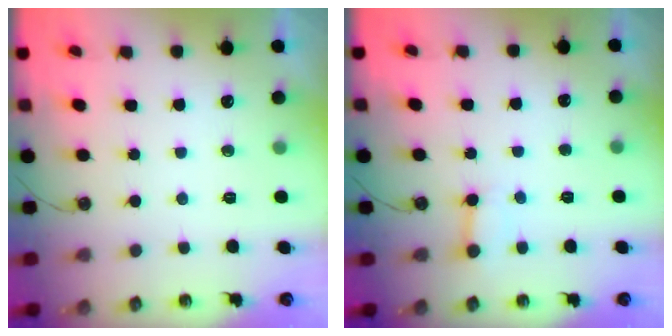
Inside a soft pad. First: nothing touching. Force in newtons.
{"total": 4.2, "press": 4.2, "slide": 0.6}